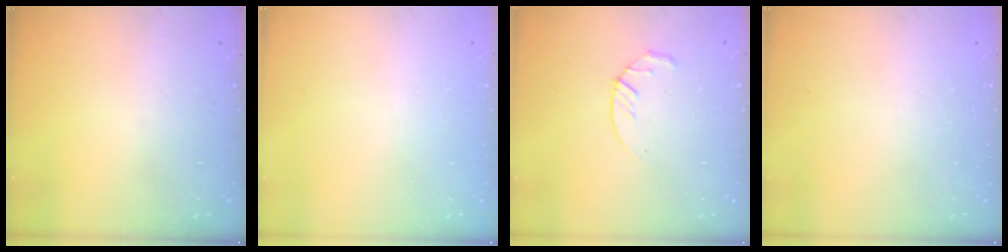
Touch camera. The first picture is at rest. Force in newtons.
{"total": 0.0}
{"total": 4.3, "press": 4.2, "slide": 0.6}
{"total": 0.0}